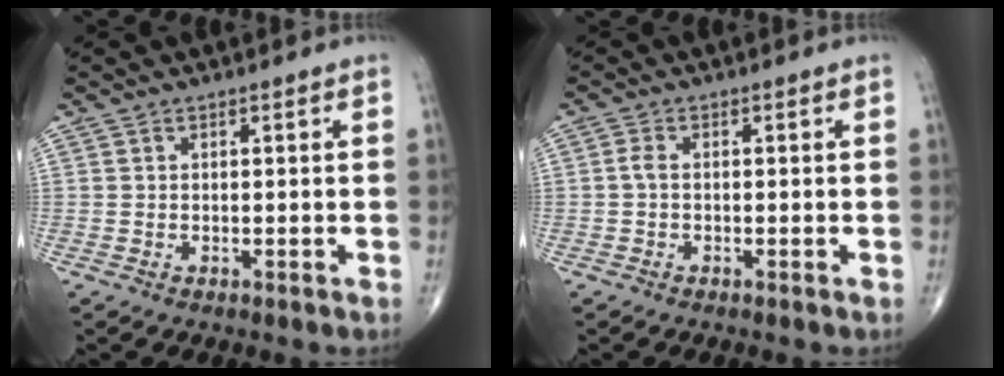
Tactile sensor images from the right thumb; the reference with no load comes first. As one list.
[{"total": 1.5, "force": [-0.1, 0.9, 1.2], "torque": [-0.023, 0.002, -0.006]}]